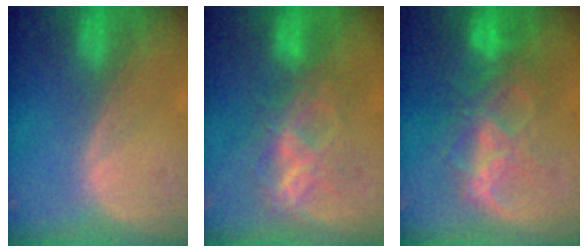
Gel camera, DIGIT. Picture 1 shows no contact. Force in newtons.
{"total": 6.8, "press": 6.1, "slide": 3.1}
{"total": 8.7, "press": 7.5, "slide": 4.3}